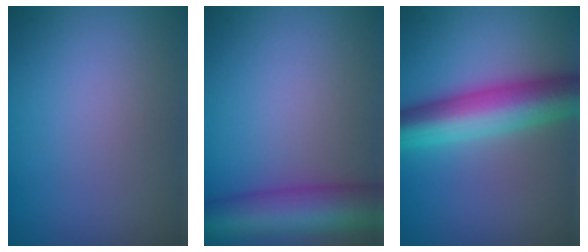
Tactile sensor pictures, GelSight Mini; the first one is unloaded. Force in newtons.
{"total": 7.9, "press": 7.9, "slide": 0.4}
{"total": 7.6, "press": 7.6, "slide": 0.1}